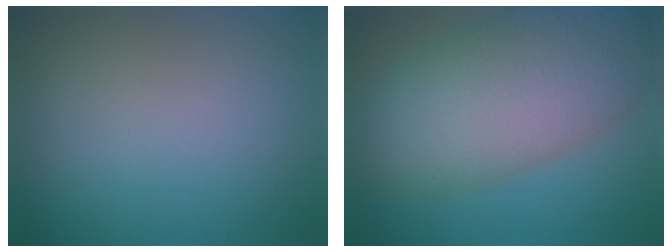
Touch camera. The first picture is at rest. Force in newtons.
{"total": 10.3, "press": 10.3, "slide": 0.3}